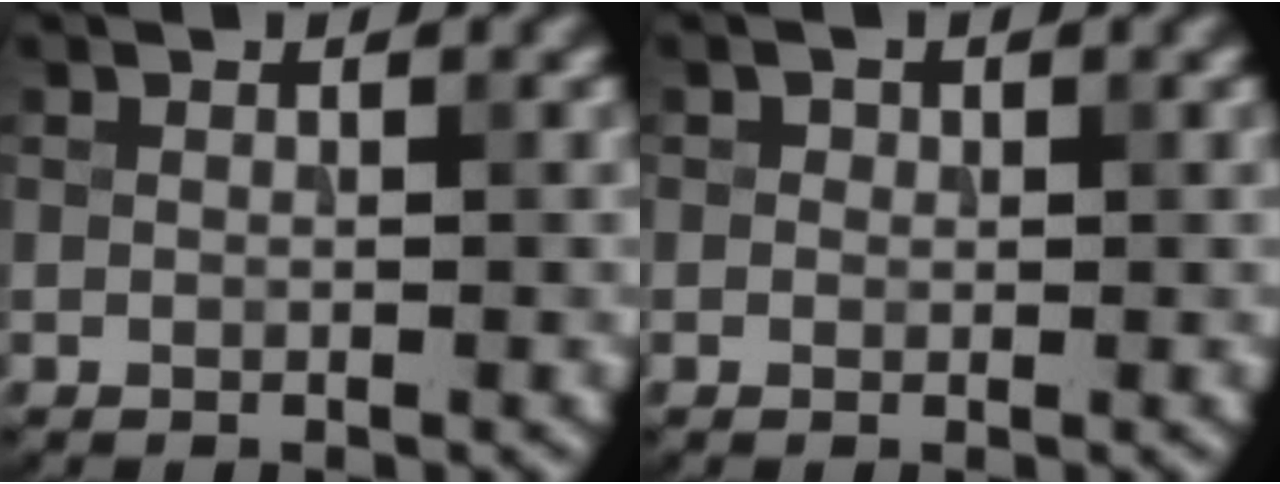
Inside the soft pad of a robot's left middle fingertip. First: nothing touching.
{"total": 0.6, "force": [0.2, 0.5, 0.2], "torque": [-0.001, -0.004, -0.001]}